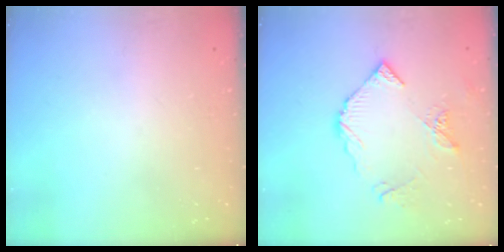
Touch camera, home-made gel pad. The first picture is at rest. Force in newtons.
{"total": 10.0, "press": 9.9, "slide": 0.9}